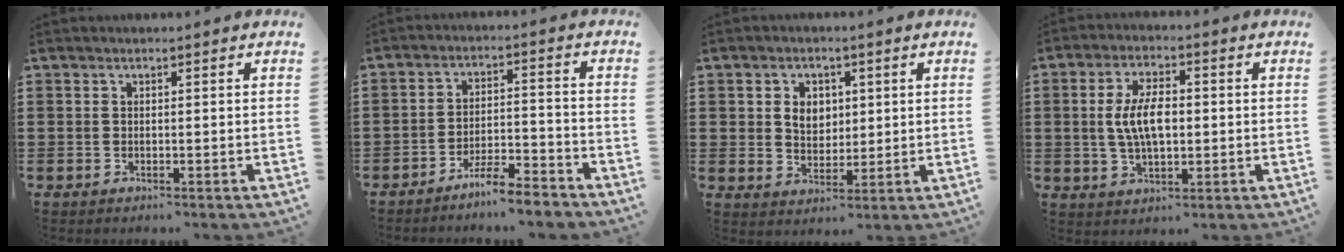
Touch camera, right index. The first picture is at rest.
{"total": 5.5, "force": [-5.1, 0.2, 2.1], "torque": [-0.042, 0.002, -0.097]}
{"total": 4.2, "force": [1.0, 3.4, 2.2], "torque": [-0.047, 0.009, 0.012]}
{"total": 7.1, "force": [0.2, 3.2, 6.3], "torque": [-0.125, 0.002, -0.004]}